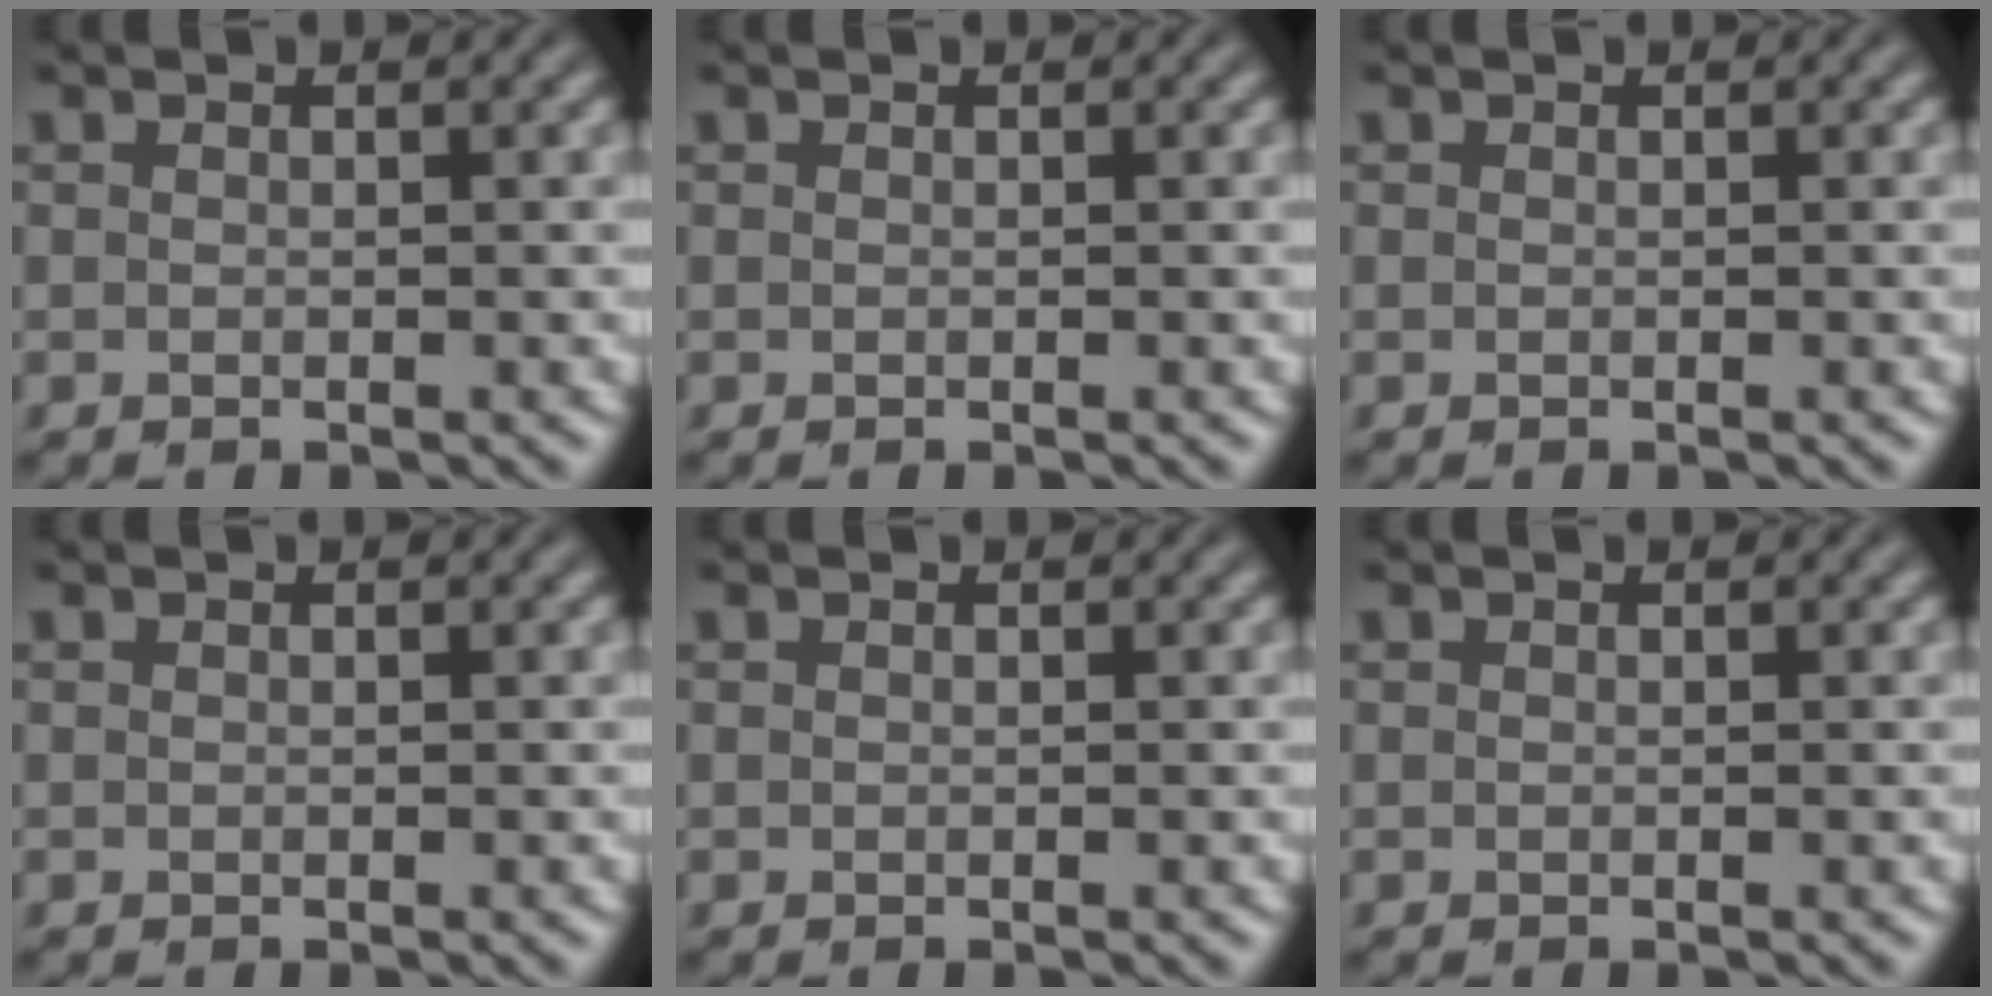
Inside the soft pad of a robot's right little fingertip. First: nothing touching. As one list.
[{"total": 0.0}, {"total": 0.0}, {"total": 0.0}, {"total": 0.0}, {"total": 0.0}]